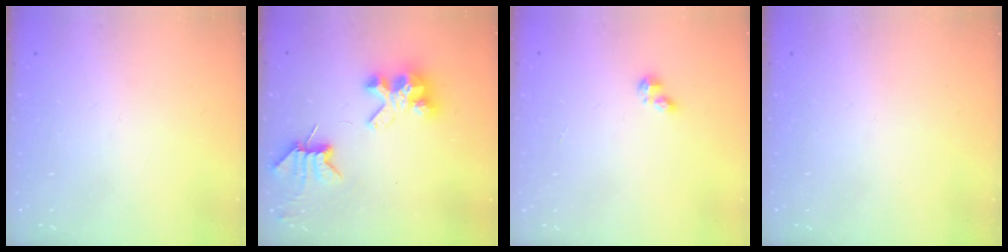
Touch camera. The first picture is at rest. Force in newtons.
{"total": 6.7, "press": 6.7, "slide": 0.7}
{"total": 1.9, "press": 1.9, "slide": 0.2}
{"total": 0.0}